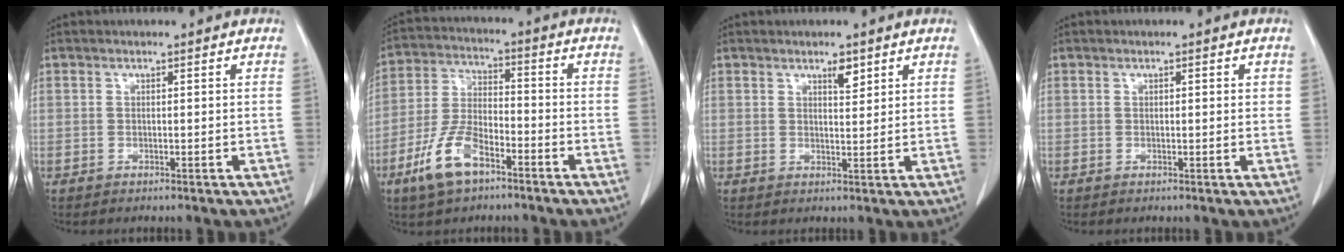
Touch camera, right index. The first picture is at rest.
{"total": 8.2, "force": [-4.7, 3.7, 5.6], "torque": [-0.129, 0.002, -0.088]}
{"total": 2.4, "force": [1.6, 0.7, 1.6], "torque": [-0.028, -0.004, 0.027]}
{"total": 1.2, "force": [0.4, 0.4, 1.1], "torque": [-0.015, 0.002, 0.004]}